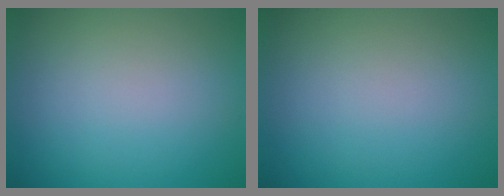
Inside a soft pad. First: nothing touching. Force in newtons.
{"total": 0.0}